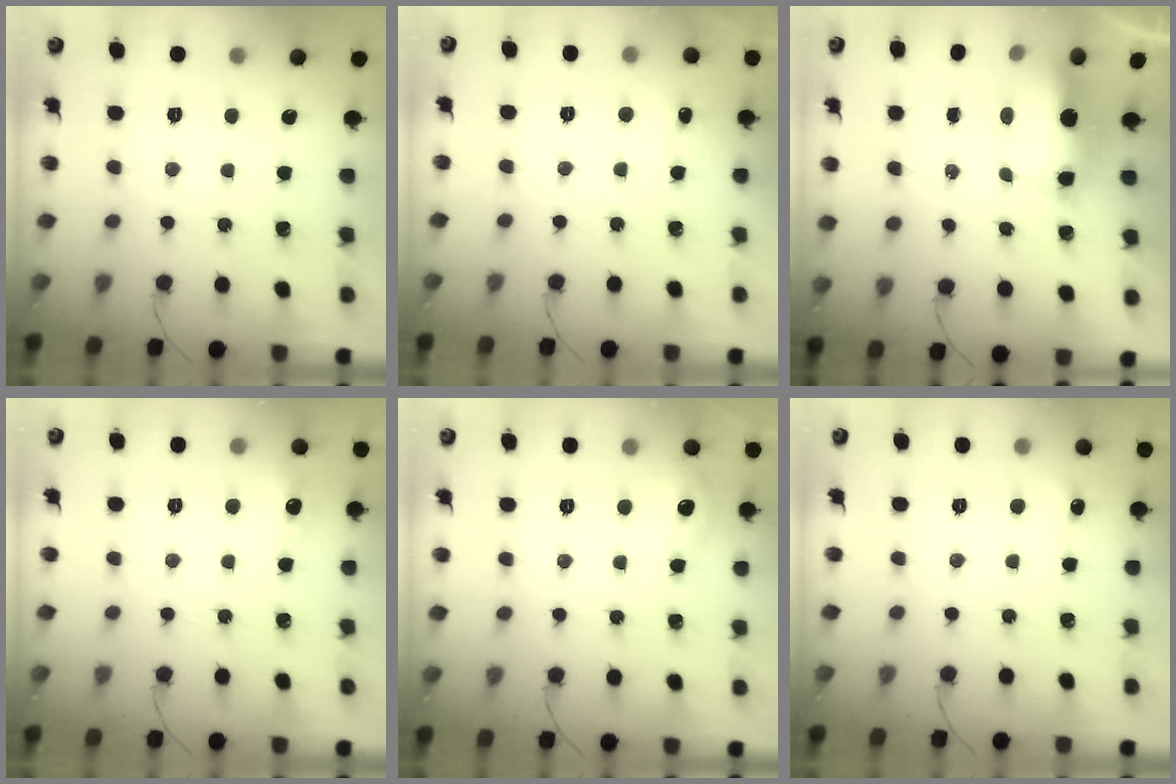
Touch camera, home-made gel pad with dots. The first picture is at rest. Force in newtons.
{"total": 3.8, "press": 3.6, "slide": 1.2}
{"total": 9.2, "press": 9.0, "slide": 1.9}
{"total": 7.1, "press": 7.0, "slide": 1.6}
{"total": 6.9, "press": 6.7, "slide": 1.5}
{"total": 3.8, "press": 3.6, "slide": 1.2}